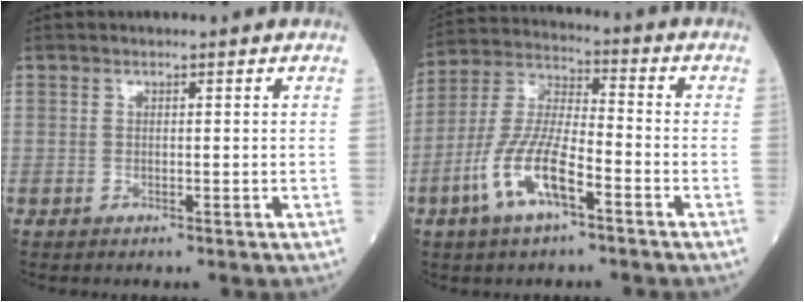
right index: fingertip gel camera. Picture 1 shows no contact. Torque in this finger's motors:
{"motor_torque": [1.57, -0.57, 0.89, 0.21]}